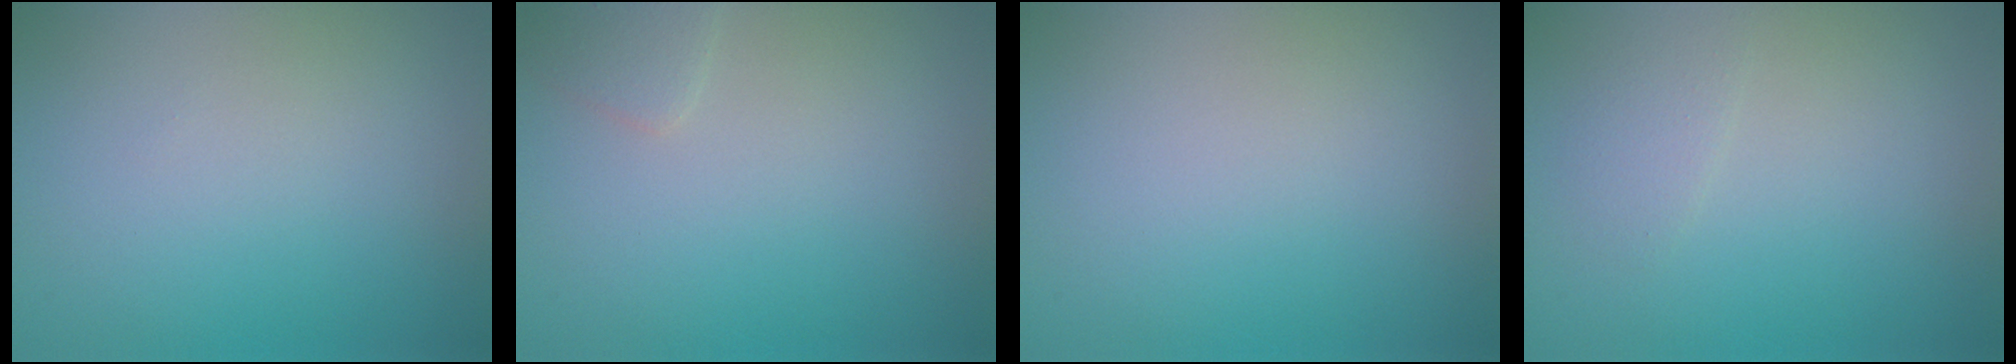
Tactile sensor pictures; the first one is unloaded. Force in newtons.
{"total": 1.3, "press": 1.3, "slide": 0.0}
{"total": 0.0}
{"total": 1.2, "press": 1.2, "slide": 0.0}